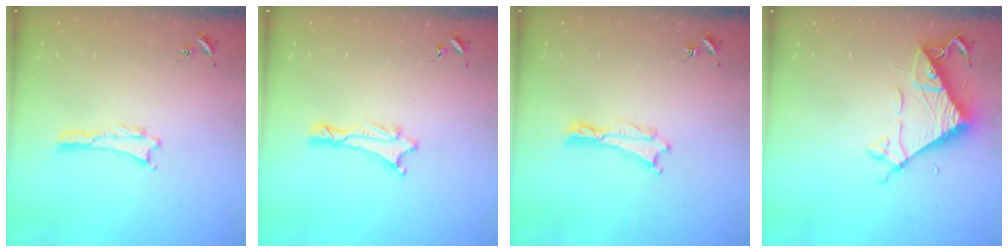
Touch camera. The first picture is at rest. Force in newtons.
{"total": 1.0, "press": 1.0, "slide": 0.2}
{"total": 0.0}
{"total": 8.3, "press": 8.3, "slide": 0.8}